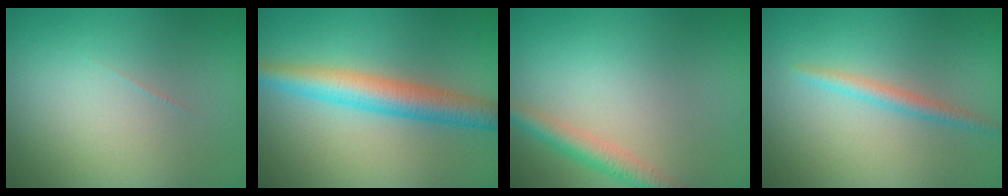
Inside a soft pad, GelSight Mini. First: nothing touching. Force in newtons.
{"total": 4.5, "press": 4.5, "slide": 0.1}
{"total": 2.7, "press": 2.7, "slide": 0.1}
{"total": 1.6, "press": 1.6, "slide": 0.0}